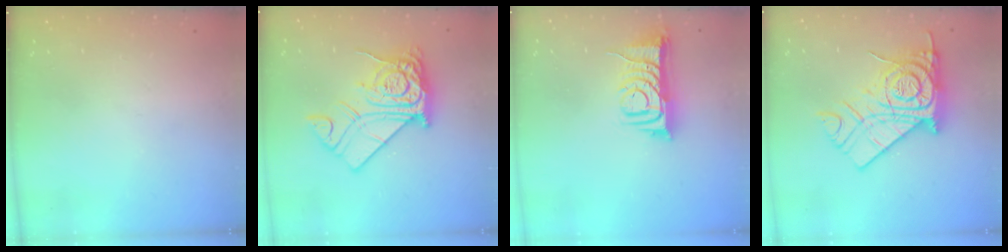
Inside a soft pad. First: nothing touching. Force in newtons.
{"total": 15.7, "press": 15.6, "slide": 1.6}
{"total": 8.5, "press": 8.4, "slide": 0.4}
{"total": 19.7, "press": 19.6, "slide": 1.7}